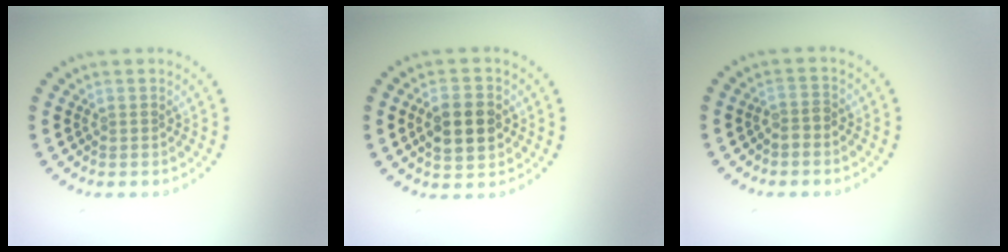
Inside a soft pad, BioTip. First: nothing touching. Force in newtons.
{"total": 4.6, "press": 4.6, "slide": 0.2}
{"total": 1.3, "press": 1.1, "slide": 0.7}